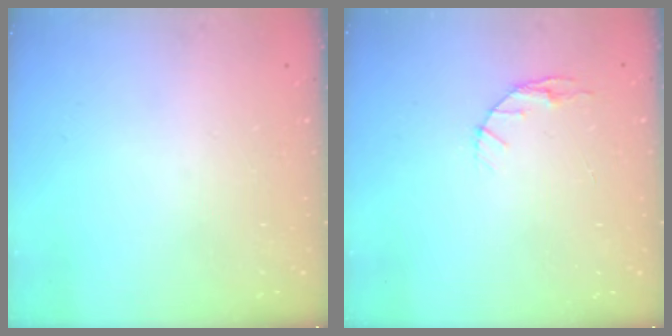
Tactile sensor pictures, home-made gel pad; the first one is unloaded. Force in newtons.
{"total": 5.0, "press": 4.9, "slide": 0.6}